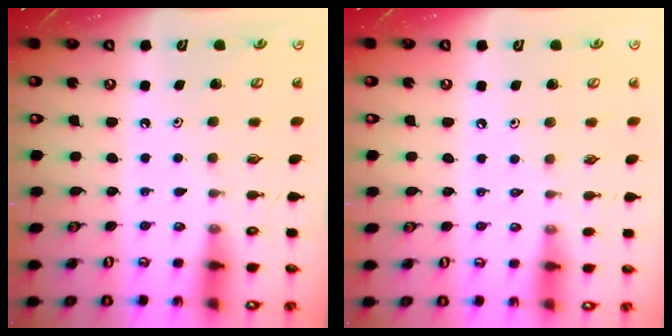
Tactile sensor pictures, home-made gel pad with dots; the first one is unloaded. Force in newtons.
{"total": 3.0, "press": 3.0, "slide": 0.6}